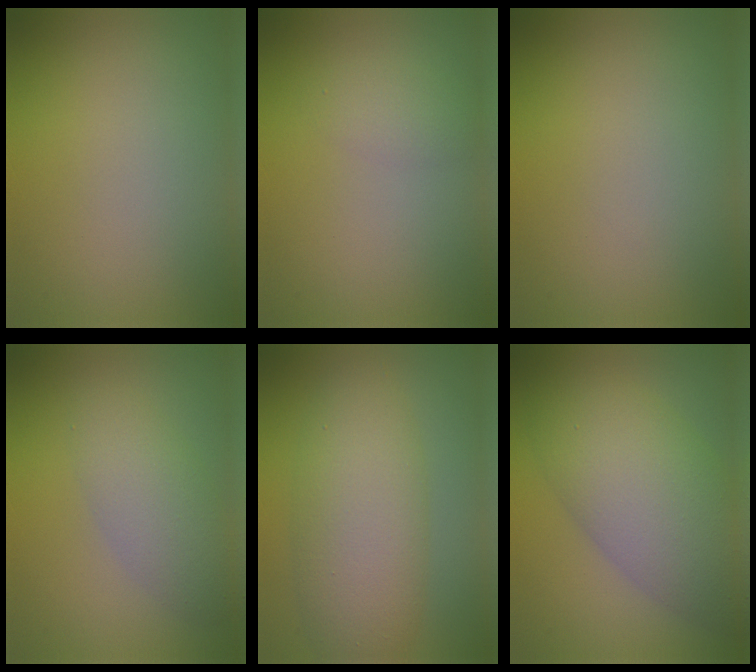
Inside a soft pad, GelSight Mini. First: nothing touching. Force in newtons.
{"total": 1.6, "press": 1.6, "slide": 0.1}
{"total": 0.0}
{"total": 3.8, "press": 3.8, "slide": 0.0}
{"total": 7.2, "press": 7.2, "slide": 0.1}
{"total": 8.5, "press": 8.5, "slide": 0.0}